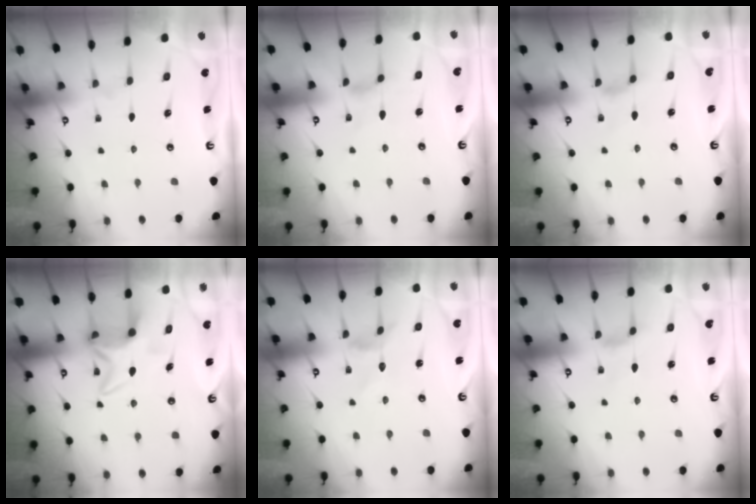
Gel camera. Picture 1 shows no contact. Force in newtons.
{"total": 1.2, "press": 1.2, "slide": 0.3}
{"total": 1.4, "press": 1.3, "slide": 0.4}
{"total": 7.0, "press": 7.0, "slide": 0.6}
{"total": 2.2, "press": 2.2, "slide": 0.1}
{"total": 1.8, "press": 1.7, "slide": 0.5}